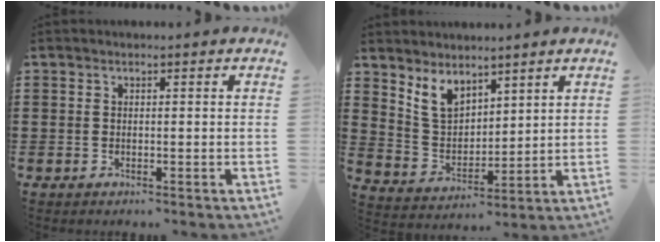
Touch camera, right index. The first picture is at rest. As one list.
[{"total": 6.1, "force": [4.3, 3.4, 2.6], "torque": [-0.069, -0.004, 0.082]}]